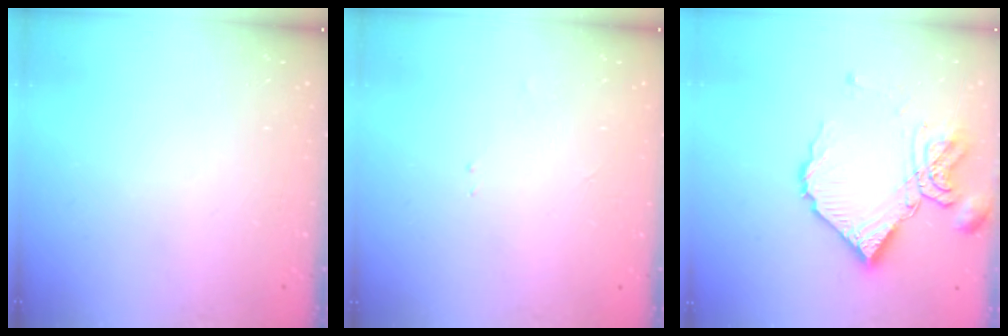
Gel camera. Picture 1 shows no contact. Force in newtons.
{"total": 2.3, "press": 2.3, "slide": 0.3}
{"total": 15.0, "press": 14.9, "slide": 1.7}